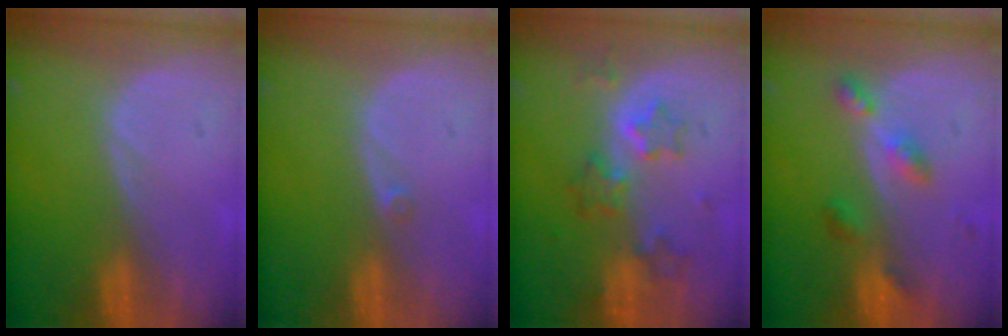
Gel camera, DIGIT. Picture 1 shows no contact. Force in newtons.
{"total": 0.8, "press": 0.6, "slide": 0.4}
{"total": 6.1, "press": 5.8, "slide": 1.8}
{"total": 4.5, "press": 4.3, "slide": 1.3}